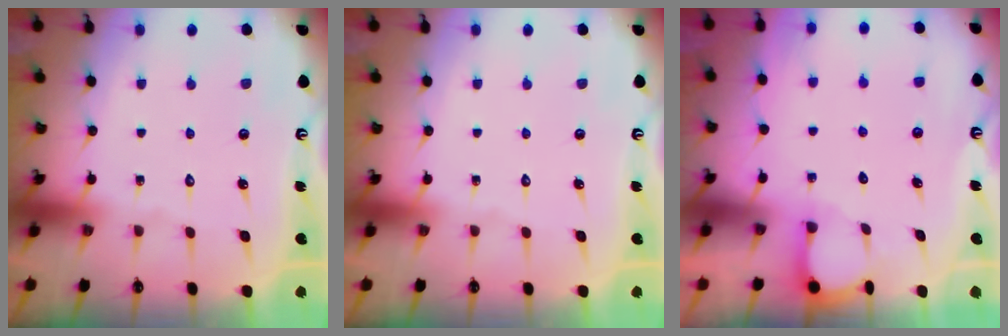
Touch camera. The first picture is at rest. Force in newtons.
{"total": 0.0}
{"total": 2.0, "press": 2.0, "slide": 0.2}